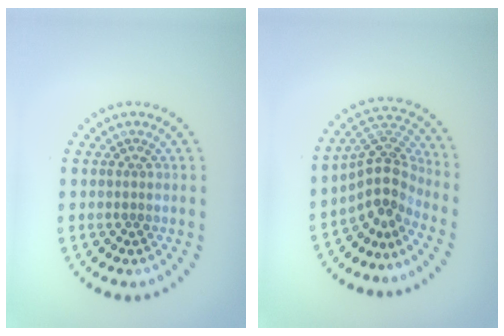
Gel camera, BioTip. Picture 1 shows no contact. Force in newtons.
{"total": 3.9, "press": 2.7, "slide": 2.8}